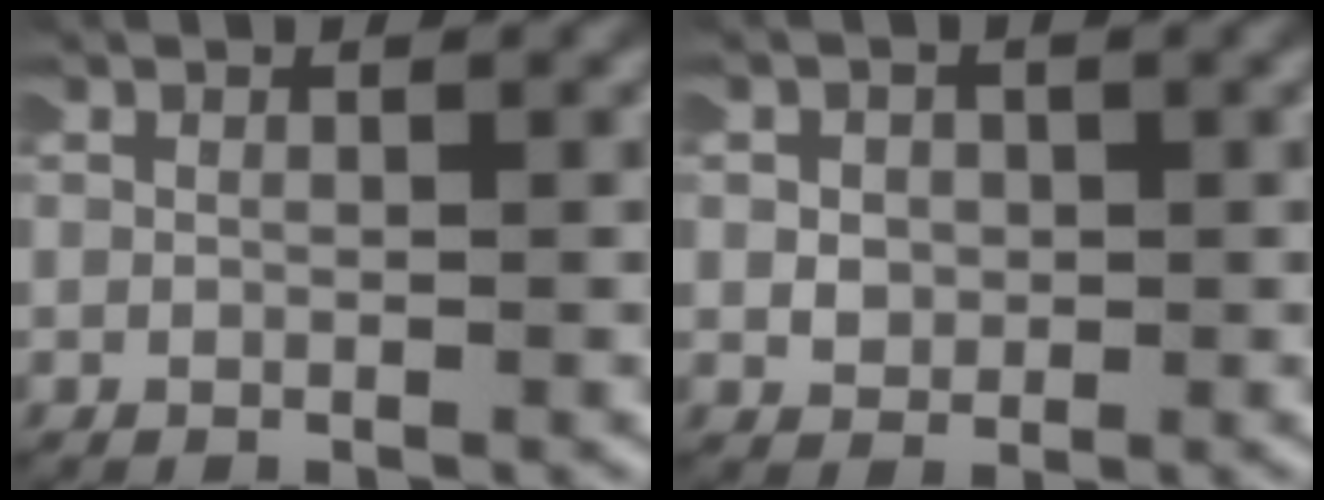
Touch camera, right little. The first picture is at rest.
{"total": 1.6, "force": [-0.1, 1.6, 0.5], "torque": [-0.014, 0.009, -0.004]}